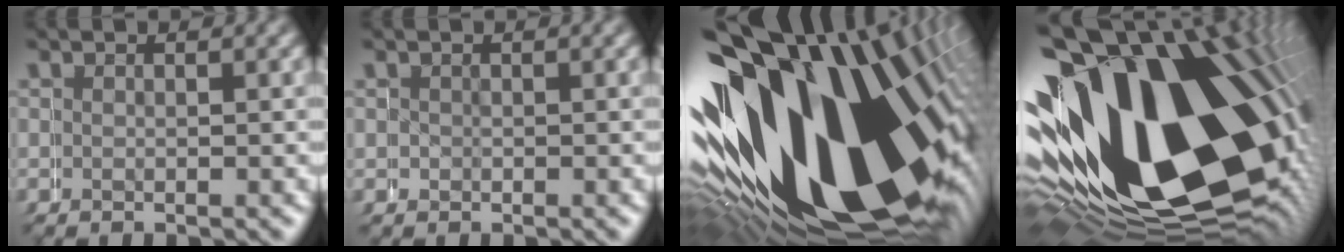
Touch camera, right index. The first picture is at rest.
{"total": 0.9, "force": [0.1, 0.8, -0.2], "torque": [0.002, 0.002, 0.002]}
{"total": 40.2, "force": [-5.2, 24.9, 31.1], "torque": [-0.475, -0.010, -0.074]}
{"total": 36.7, "force": [-4.1, 23.7, 27.8], "torque": [-0.451, -0.021, -0.057]}